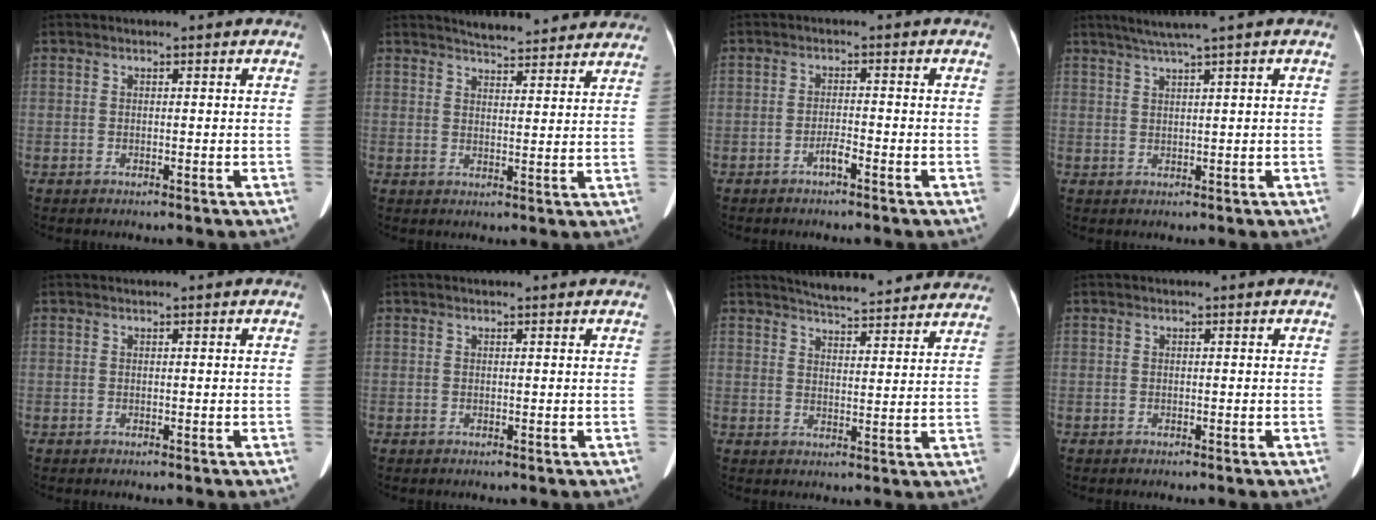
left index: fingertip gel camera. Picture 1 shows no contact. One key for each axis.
{"total": 12.3, "fx": 11.5, "fy": 2.4, "fz": 3.7, "tx": -0.033, "ty": 0.004, "tz": 0.129}
{"total": 1.8, "fx": -1.4, "fy": 0.0, "fz": 1.2, "tx": -0.023, "ty": 0.001, "tz": -0.026}
{"total": 3.7, "fx": 2.6, "fy": -1.1, "fz": 2.4, "tx": -0.050, "ty": 0.005, "tz": 0.053}
{"total": 0.5, "fx": 0.5, "fy": 0.0, "fz": 0.2, "tx": -0.004, "ty": 0.015, "tz": 0.010}
{"total": 1.3, "fx": 1.2, "fy": 0.2, "fz": 0.5, "tx": -0.010, "ty": 0.016, "tz": 0.014}
{"total": 17.9, "fx": 16.6, "fy": 2.6, "fz": 6.0, "tx": -0.078, "ty": -0.003, "tz": 0.203}
{"total": 0.0}